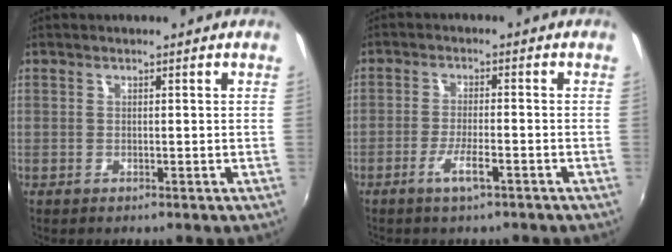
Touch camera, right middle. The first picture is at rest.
{"total": 4.2, "force": [-2.8, 0.6, 3.1], "torque": [-0.070, -0.005, -0.051]}